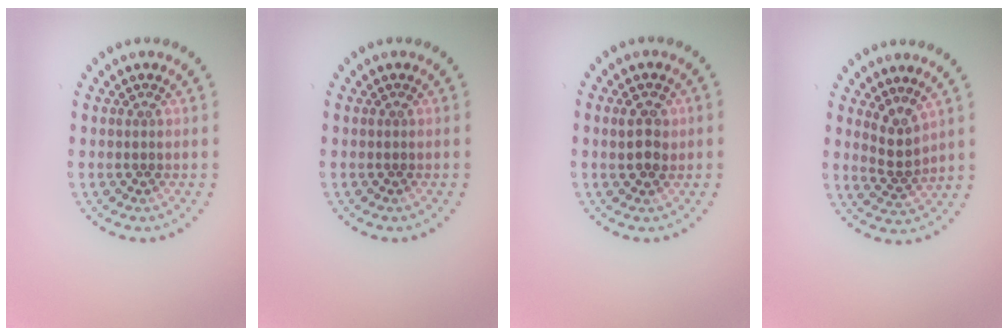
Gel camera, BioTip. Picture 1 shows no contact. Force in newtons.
{"total": 0.0}
{"total": 2.4, "press": 2.4, "slide": 0.5}
{"total": 2.4, "press": 1.9, "slide": 1.5}